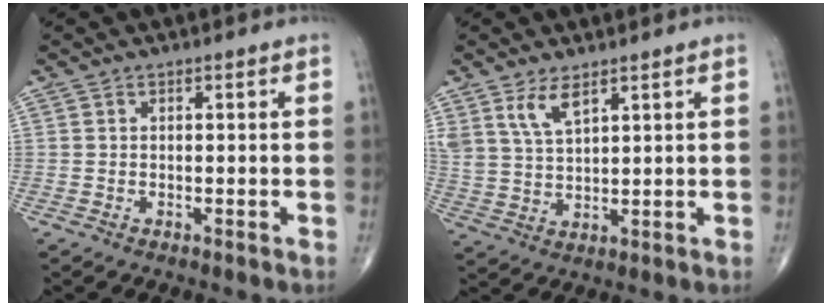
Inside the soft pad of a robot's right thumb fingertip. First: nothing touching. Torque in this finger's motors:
{"motor_torque": [0.04, 0.09, 0.62, 0.61, 0.05]}